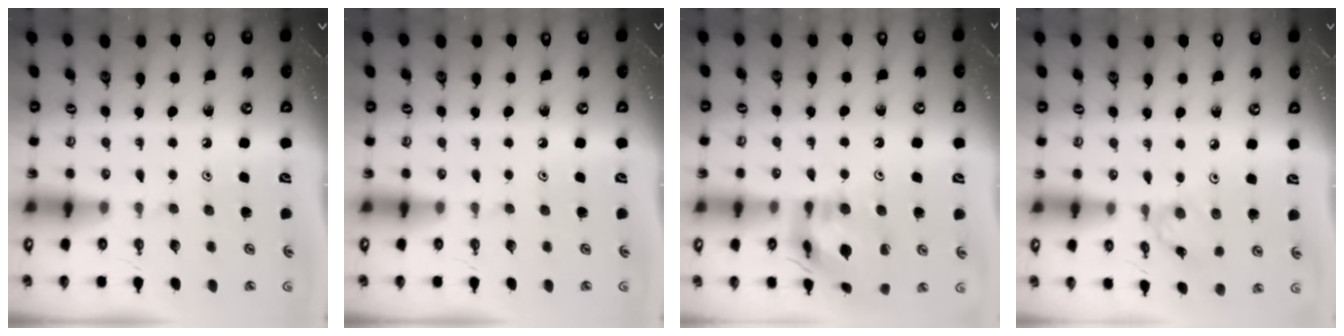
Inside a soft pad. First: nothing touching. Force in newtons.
{"total": 0.0}
{"total": 13.3, "press": 13.2, "slide": 1.7}
{"total": 1.4, "press": 1.4, "slide": 0.1}